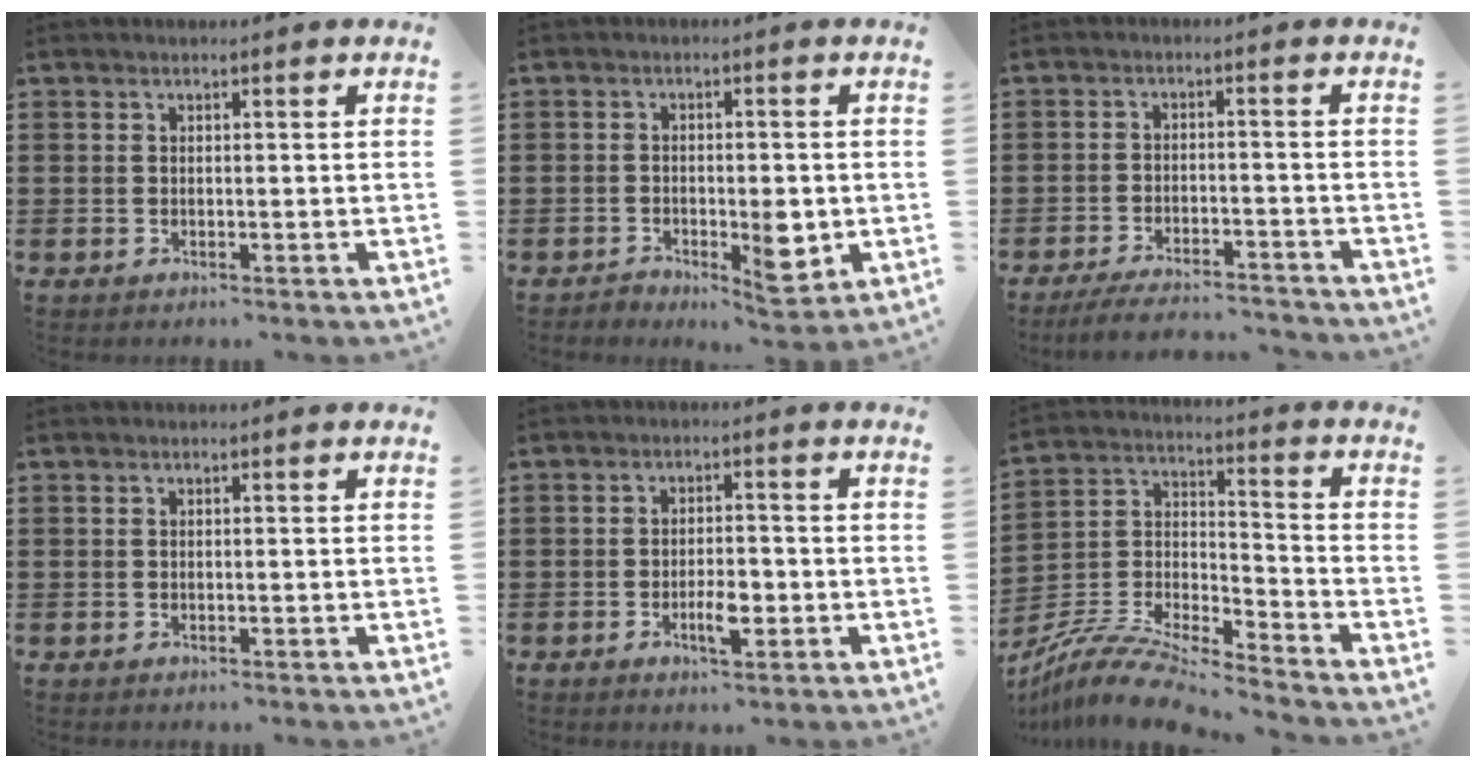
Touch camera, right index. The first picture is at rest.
{"total": 5.0, "force": [-1.7, 2.6, 4.0], "torque": [-0.055, 0.007, -0.028]}
{"total": 4.5, "force": [-4.3, 0.1, 1.4], "torque": [-0.030, -0.006, -0.083]}
{"total": 0.0}
{"total": 4.2, "force": [-1.4, 1.6, 3.7], "torque": [-0.070, 0.003, -0.026]}
{"total": 9.4, "force": [-8.9, 1.0, 3.1], "torque": [-0.067, 0.007, -0.179]}